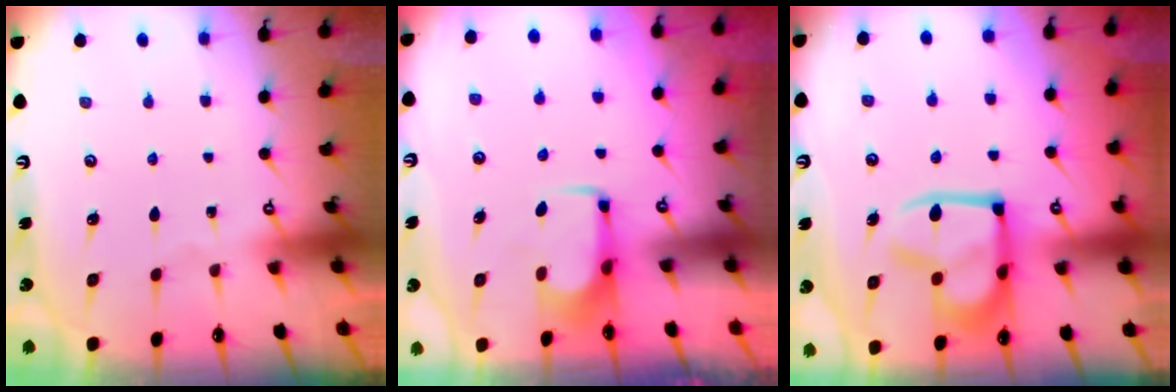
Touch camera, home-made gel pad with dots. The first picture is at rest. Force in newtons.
{"total": 2.2, "press": 2.1, "slide": 0.4}
{"total": 14.1, "press": 14.0, "slide": 1.4}